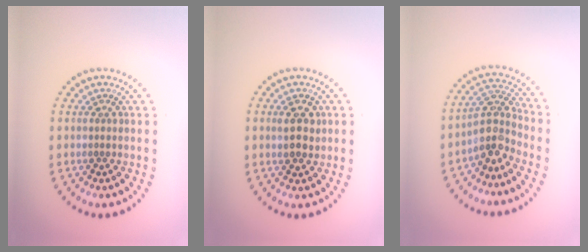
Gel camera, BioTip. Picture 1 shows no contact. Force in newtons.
{"total": 2.6, "press": 2.5, "slide": 0.5}
{"total": 3.7, "press": 2.8, "slide": 2.4}